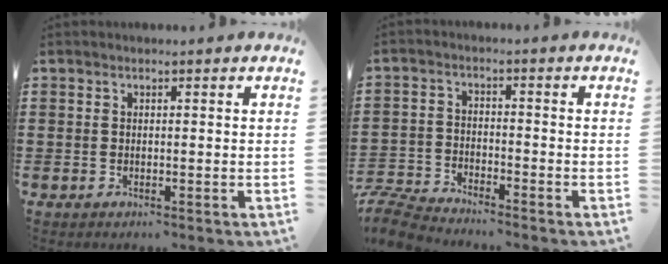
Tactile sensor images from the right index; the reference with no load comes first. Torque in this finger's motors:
{"motor_torque": [-0.09, -0.04, -1.05, -0.01]}